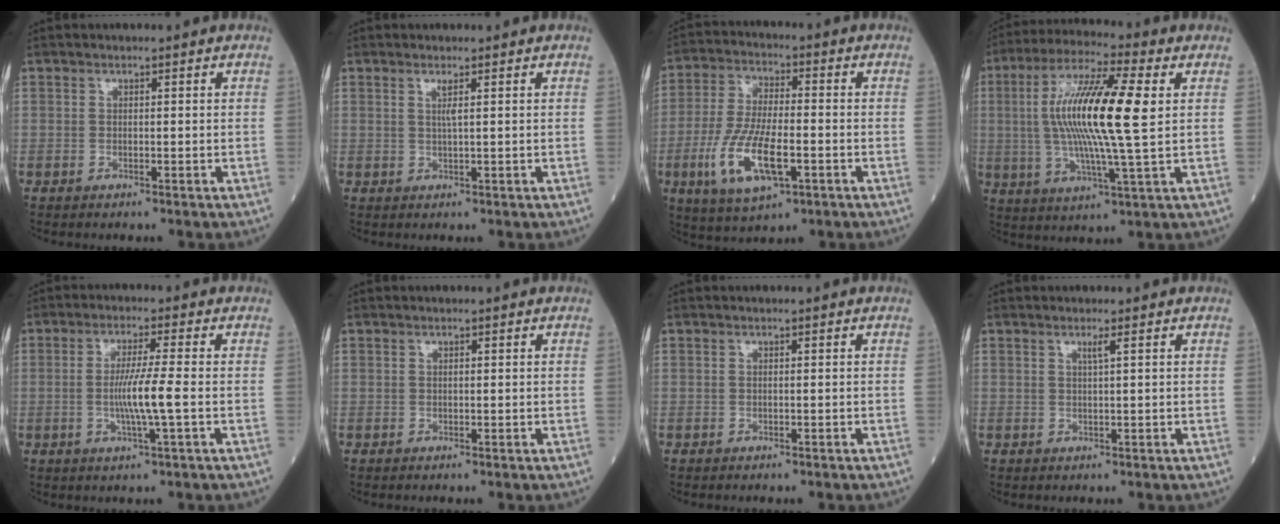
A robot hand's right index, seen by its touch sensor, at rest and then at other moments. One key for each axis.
{"total": 1.8, "fx": 0.6, "fy": -0.3, "fz": 1.7, "tx": -0.035, "ty": -0.003, "tz": 0.012}
{"total": 12.4, "fx": -4.0, "fy": 4.0, "fz": 11.1, "tx": -0.229, "ty": -0.010, "tz": -0.072}
{"total": 16.0, "fx": 2.1, "fy": 1.2, "fz": 15.8, "tx": -0.312, "ty": 0.011, "tz": 0.031}
{"total": 6.0, "fx": -1.0, "fy": -0.7, "fz": 5.9, "tx": -0.114, "ty": -0.004, "tz": -0.020}
{"total": 0.0}
{"total": 0.0}
{"total": 1.1, "fx": 0.5, "fy": -0.3, "fz": 0.9, "tx": -0.023, "ty": -0.004, "tz": 0.011}